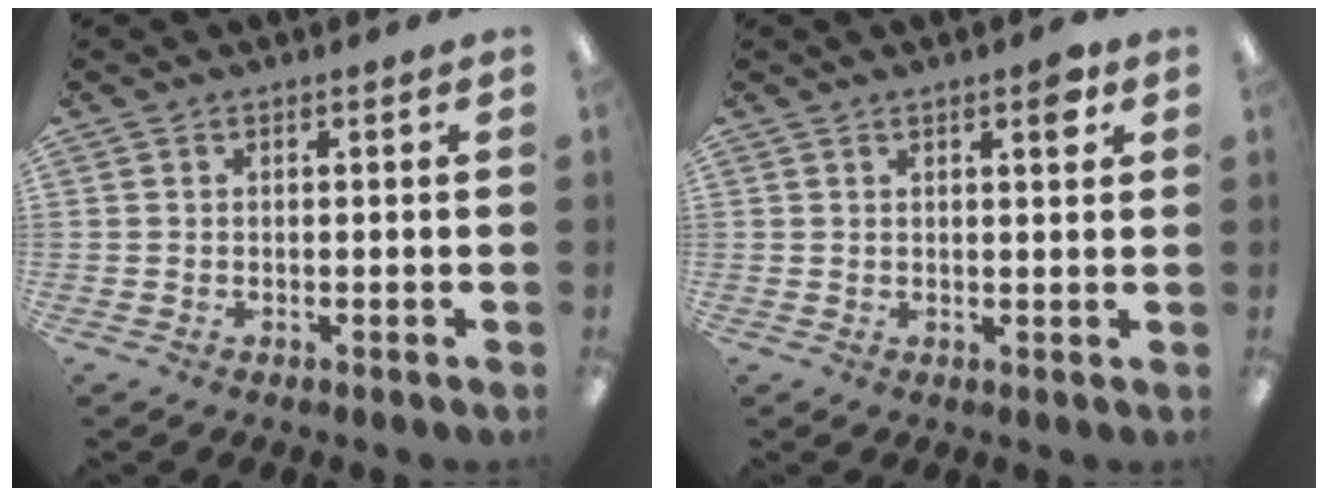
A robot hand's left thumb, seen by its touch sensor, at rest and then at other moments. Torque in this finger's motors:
{"motor_torque": [0.13, 0.25, 0.05, -0.15, 0.00]}